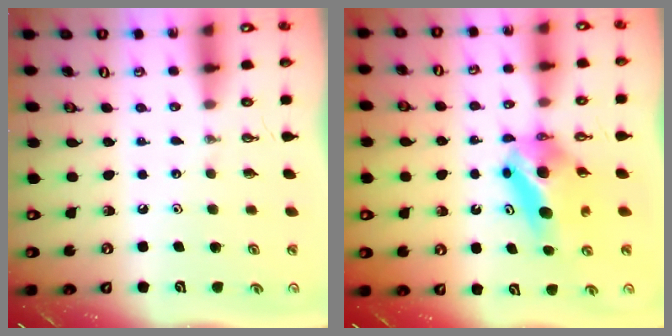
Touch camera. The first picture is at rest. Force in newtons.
{"total": 6.7, "press": 5.9, "slide": 3.1}